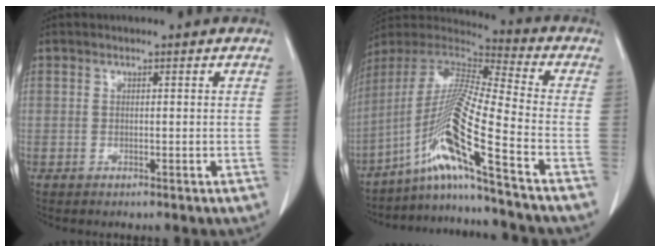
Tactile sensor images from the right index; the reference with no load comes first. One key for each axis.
{"total": 16.1, "fx": -9.4, "fy": -2.8, "fz": 12.8, "tx": -0.265, "ty": -0.007, "tz": -0.177}